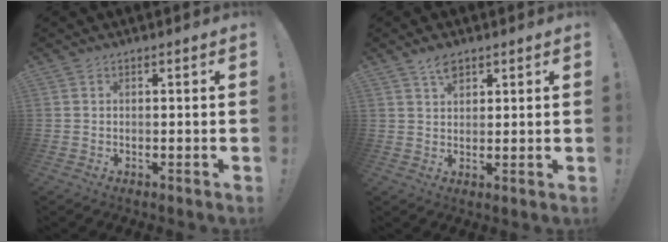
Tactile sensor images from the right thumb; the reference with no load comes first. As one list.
[{"total": 4.0, "force": [2.5, 2.1, 2.3], "torque": [-0.033, -0.010, 0.043]}]